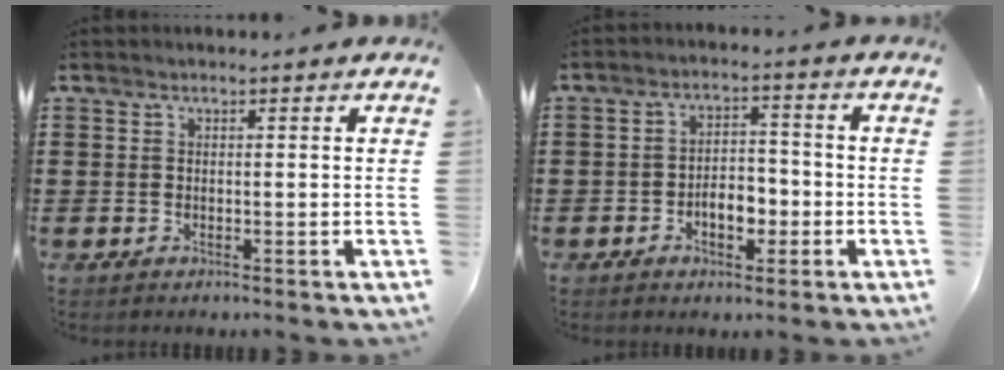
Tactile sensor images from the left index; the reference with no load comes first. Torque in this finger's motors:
{"motor_torque": [0.24, 0.14, 0.18, 0.05]}